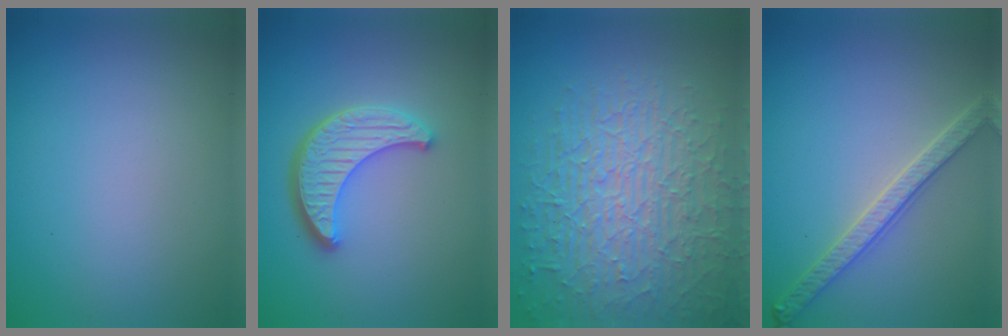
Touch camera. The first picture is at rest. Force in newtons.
{"total": 4.5, "press": 3.8, "slide": 2.4}
{"total": 9.1, "press": 6.3, "slide": 6.6}
{"total": 3.3, "press": 3.1, "slide": 1.3}